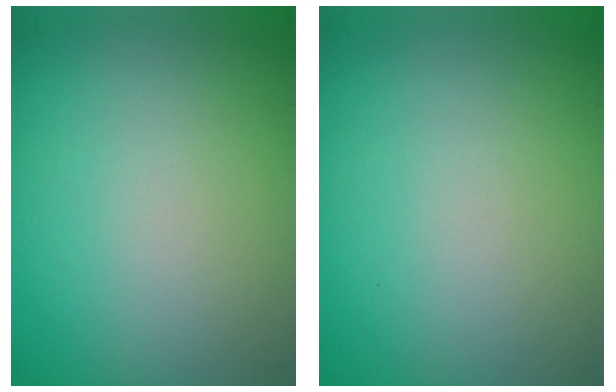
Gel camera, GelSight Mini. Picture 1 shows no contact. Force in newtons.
{"total": 0.0}